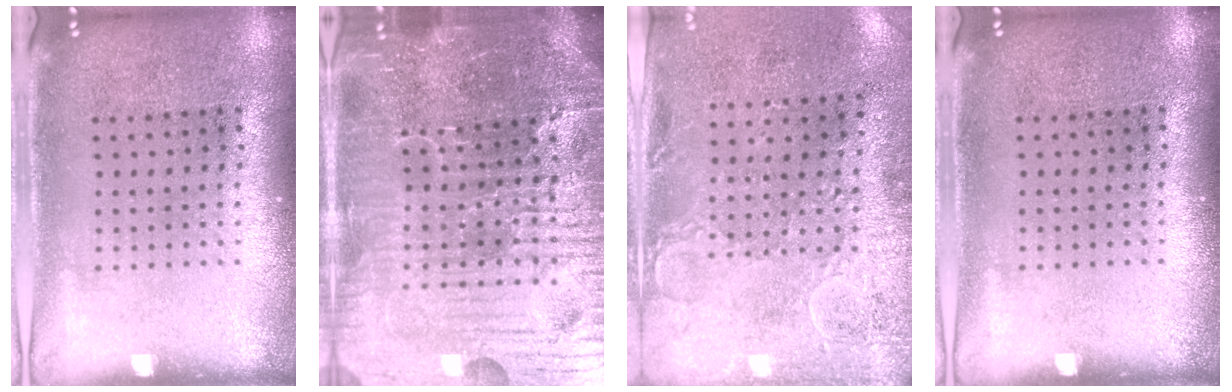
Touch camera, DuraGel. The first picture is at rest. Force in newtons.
{"total": 6.5, "press": 5.9, "slide": 2.7}
{"total": 3.1, "press": 2.3, "slide": 2.0}
{"total": 0.0}